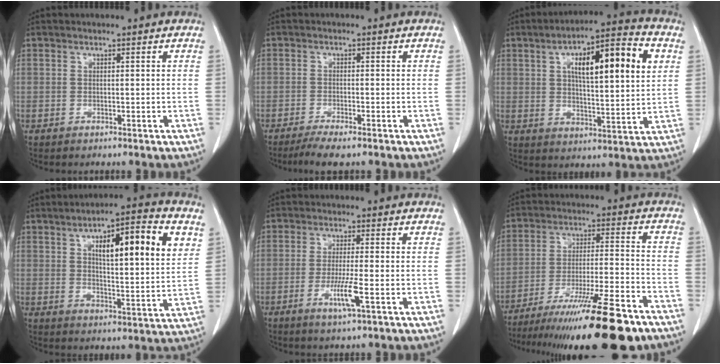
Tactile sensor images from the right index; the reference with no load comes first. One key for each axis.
{"total": 4.4, "fx": -3.4, "fy": 0.3, "fz": 2.8, "tx": -0.047, "ty": -0.009, "tz": -0.057}
{"total": 16.1, "fx": 5.2, "fy": 3.4, "fz": 14.8, "tx": -0.230, "ty": 0.023, "tz": 0.077}
{"total": 15.3, "fx": 6.1, "fy": 2.9, "fz": 13.7, "tx": -0.202, "ty": 0.010, "tz": 0.088}
{"total": 5.0, "fx": -1.9, "fy": -0.2, "fz": 4.6, "tx": -0.089, "ty": -0.012, "tz": -0.036}
{"total": 22.3, "fx": -17.2, "fy": 1.2, "fz": 14.2, "tx": -0.184, "ty": -0.021, "tz": -0.272}